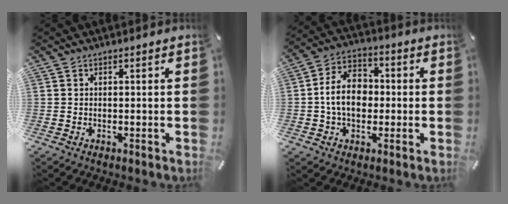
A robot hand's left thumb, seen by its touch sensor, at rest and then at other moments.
{"total": 10.5, "force": [-0.7, 7.8, 7.0], "torque": [-0.142, 0.012, -0.016]}